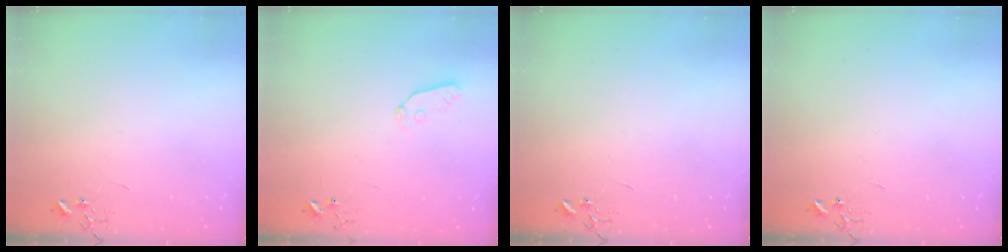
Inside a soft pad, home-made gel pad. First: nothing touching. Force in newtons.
{"total": 4.3, "press": 4.3, "slide": 0.3}
{"total": 0.0}
{"total": 0.0}